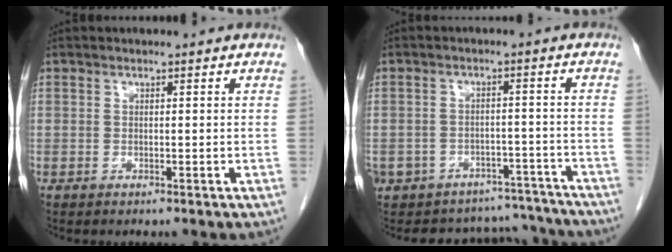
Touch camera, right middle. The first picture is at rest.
{"total": 15.9, "force": [-13.8, 7.5, 2.6], "torque": [-0.060, 0.037, -0.160]}